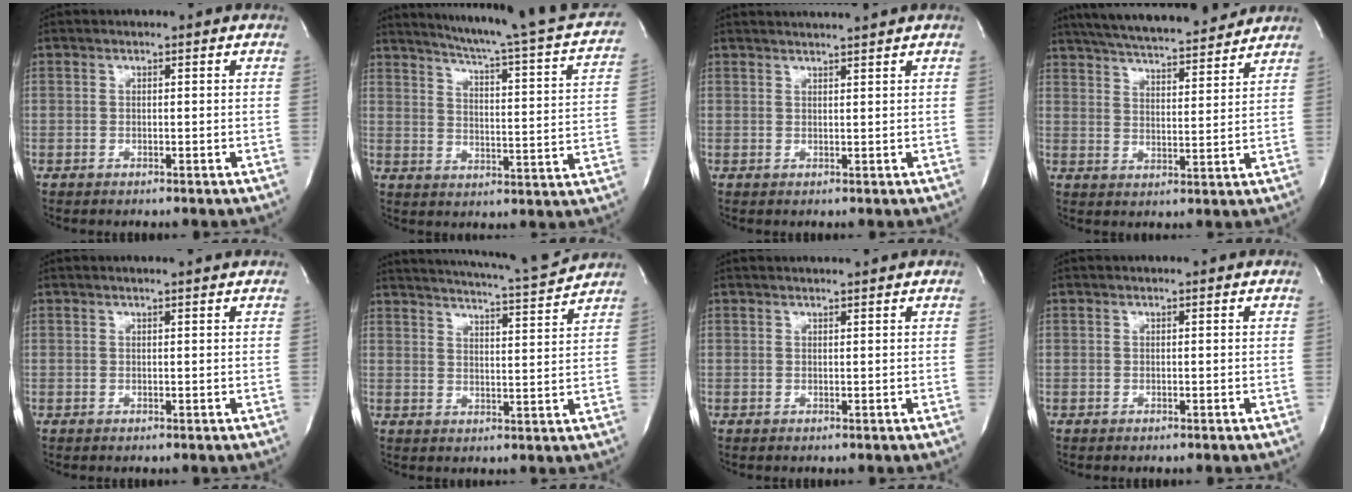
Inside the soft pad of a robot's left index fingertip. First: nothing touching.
{"total": 24.5, "force": [21.6, 0.8, 11.5], "torque": [-0.169, -0.064, 0.261]}
{"total": 3.8, "force": [3.4, -1.1, 1.1], "torque": [-0.013, 0.006, 0.046]}
{"total": 17.5, "force": [15.8, 2.2, 7.2], "torque": [-0.127, 0.017, 0.235]}
{"total": 1.5, "force": [1.3, -0.3, 0.7], "torque": [-0.012, 0.004, 0.016]}
{"total": 12.0, "force": [11.5, -1.0, 3.4], "torque": [-0.064, -0.030, 0.156]}
{"total": 1.7, "force": [1.6, -0.4, 0.5], "torque": [-0.005, 0.003, 0.022]}
{"total": 0.0}